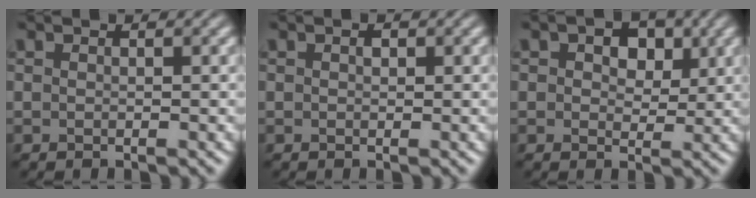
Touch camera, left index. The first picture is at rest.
{"total": 0.6, "force": [0.2, 0.4, 0.4], "torque": [-0.006, 0.000, 0.001]}
{"total": 4.4, "force": [1.7, 2.8, 2.9], "torque": [-0.033, 0.005, 0.008]}